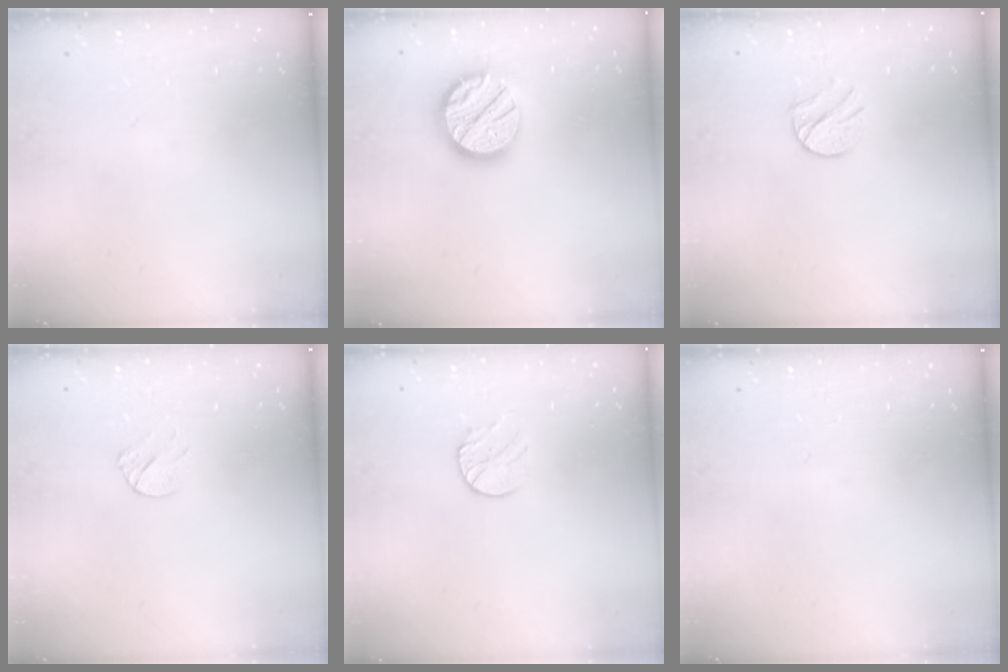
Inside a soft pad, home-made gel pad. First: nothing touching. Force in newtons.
{"total": 15.1, "press": 15.0, "slide": 1.3}
{"total": 7.9, "press": 7.8, "slide": 0.6}
{"total": 5.6, "press": 5.5, "slide": 0.7}
{"total": 8.0, "press": 8.0, "slide": 0.8}
{"total": 0.0}